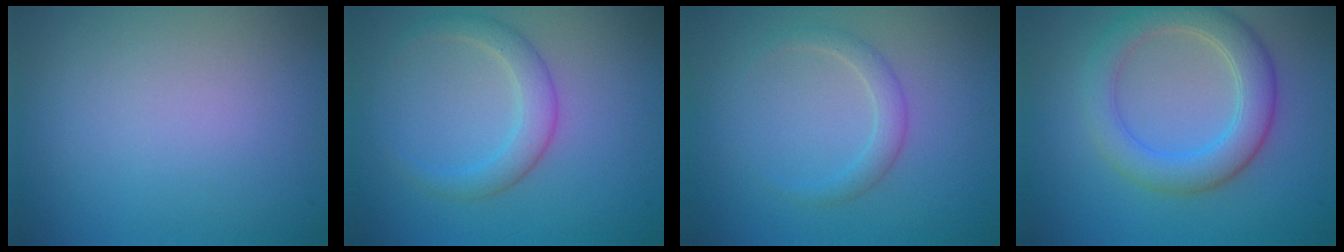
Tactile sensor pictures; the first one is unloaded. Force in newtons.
{"total": 2.6, "press": 2.6, "slide": 0.1}
{"total": 1.6, "press": 1.6, "slide": 0.1}
{"total": 4.9, "press": 4.8, "slide": 0.3}